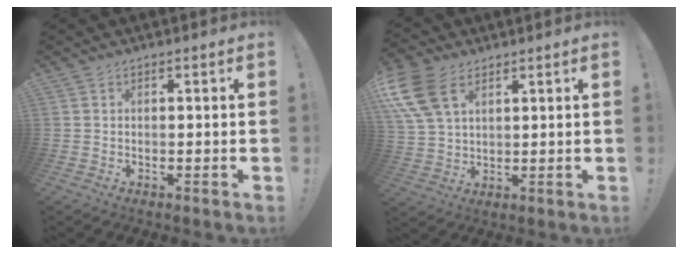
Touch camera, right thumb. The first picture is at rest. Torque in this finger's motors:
{"motor_torque": [-0.08, 1.42, 1.75, 1.01, 0.26]}